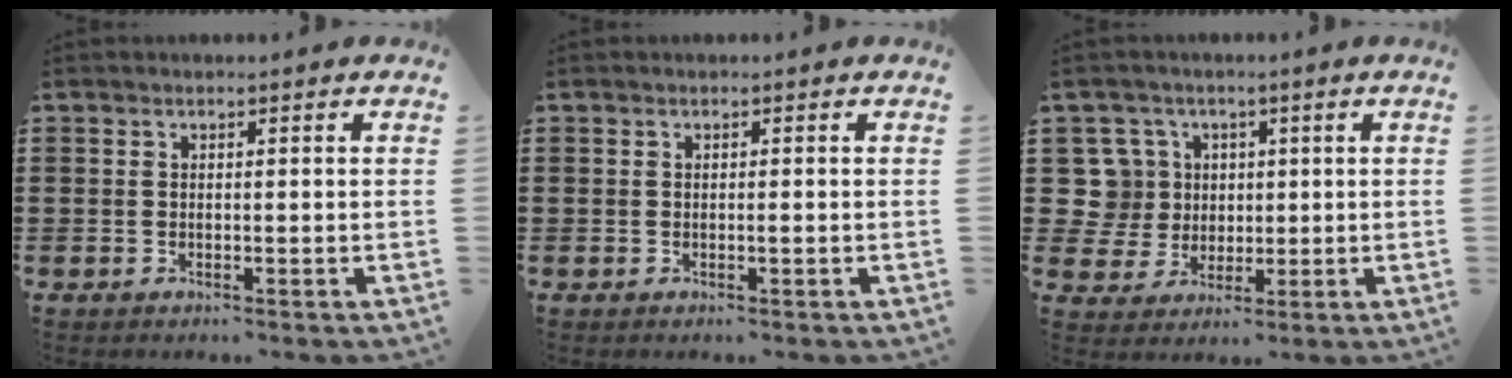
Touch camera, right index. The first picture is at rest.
{"total": 0.6, "force": [-0.1, 0.0, 0.5], "torque": [-0.009, -0.004, -0.002]}
{"total": 8.2, "force": [1.6, 7.6, 2.7], "torque": [-0.099, 0.010, 0.029]}